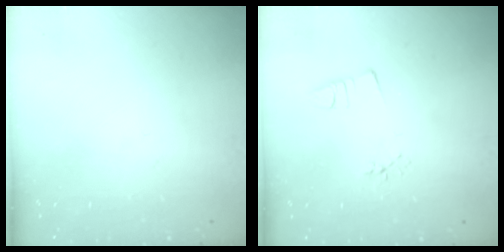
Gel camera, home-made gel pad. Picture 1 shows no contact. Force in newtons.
{"total": 2.4, "press": 1.9, "slide": 1.5}